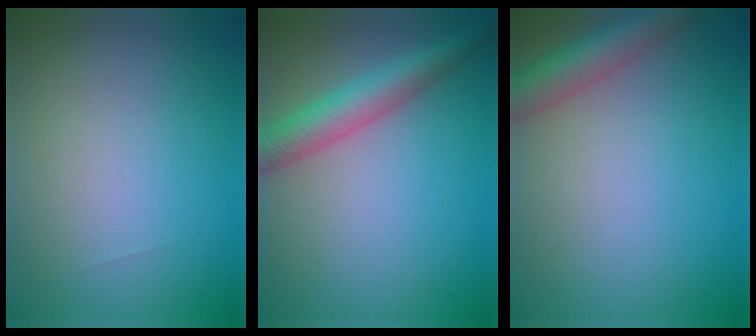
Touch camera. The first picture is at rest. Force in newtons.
{"total": 4.5, "press": 4.5, "slide": 0.1}
{"total": 4.4, "press": 4.4, "slide": 0.3}